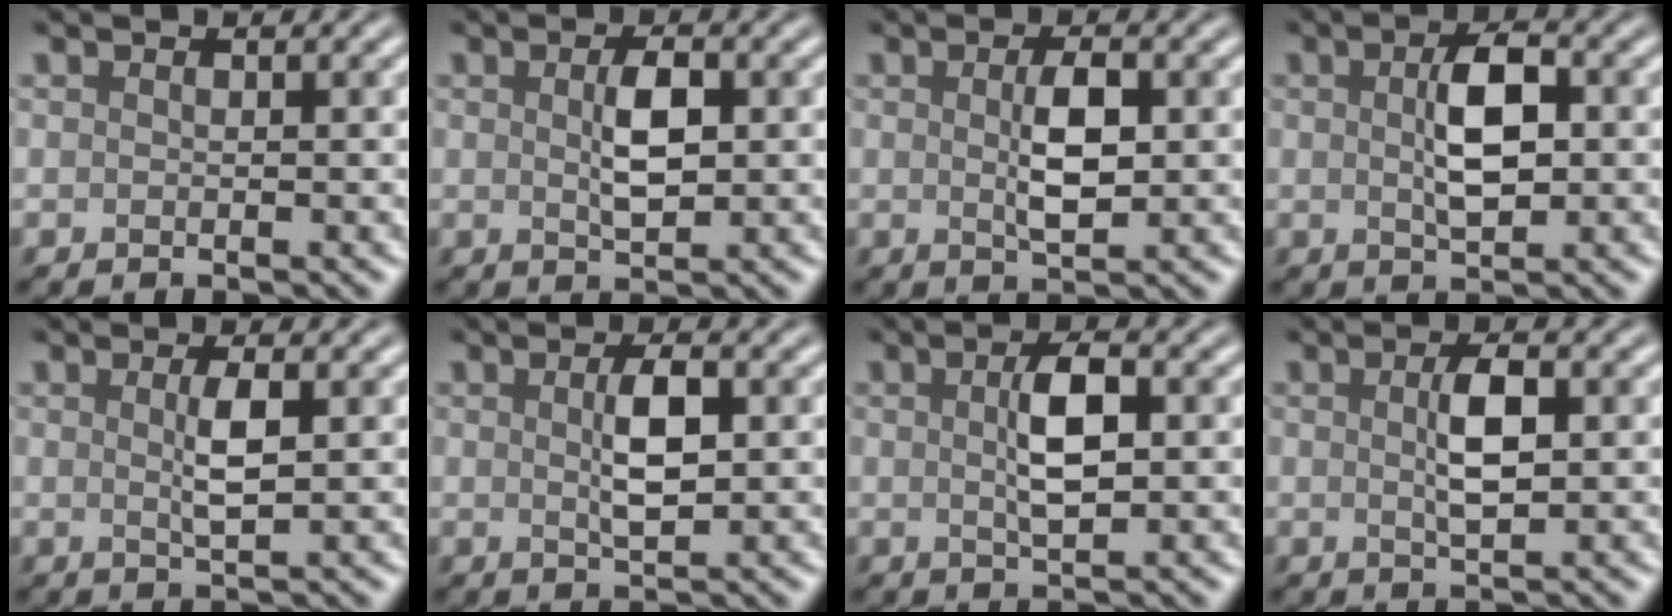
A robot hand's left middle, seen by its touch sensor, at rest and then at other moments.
{"total": 3.1, "force": [0.4, 1.3, 2.8], "torque": [-0.057, 0.000, 0.009]}
{"total": 3.4, "force": [0.2, 1.3, 3.1], "torque": [-0.063, -0.001, 0.006]}
{"total": 4.5, "force": [0.4, 2.0, 4.0], "torque": [-0.080, 0.004, 0.007]}
{"total": 2.3, "force": [0.4, 0.4, 2.2], "torque": [-0.042, 0.001, 0.008]}
{"total": 3.2, "force": [0.4, 1.1, 3.0], "torque": [-0.061, -0.001, 0.009]}
{"total": 3.7, "force": [0.4, 1.3, 3.4], "torque": [-0.070, 0.003, 0.007]}
{"total": 3.1, "force": [0.4, 1.0, 2.9], "torque": [-0.060, 0.001, 0.008]}